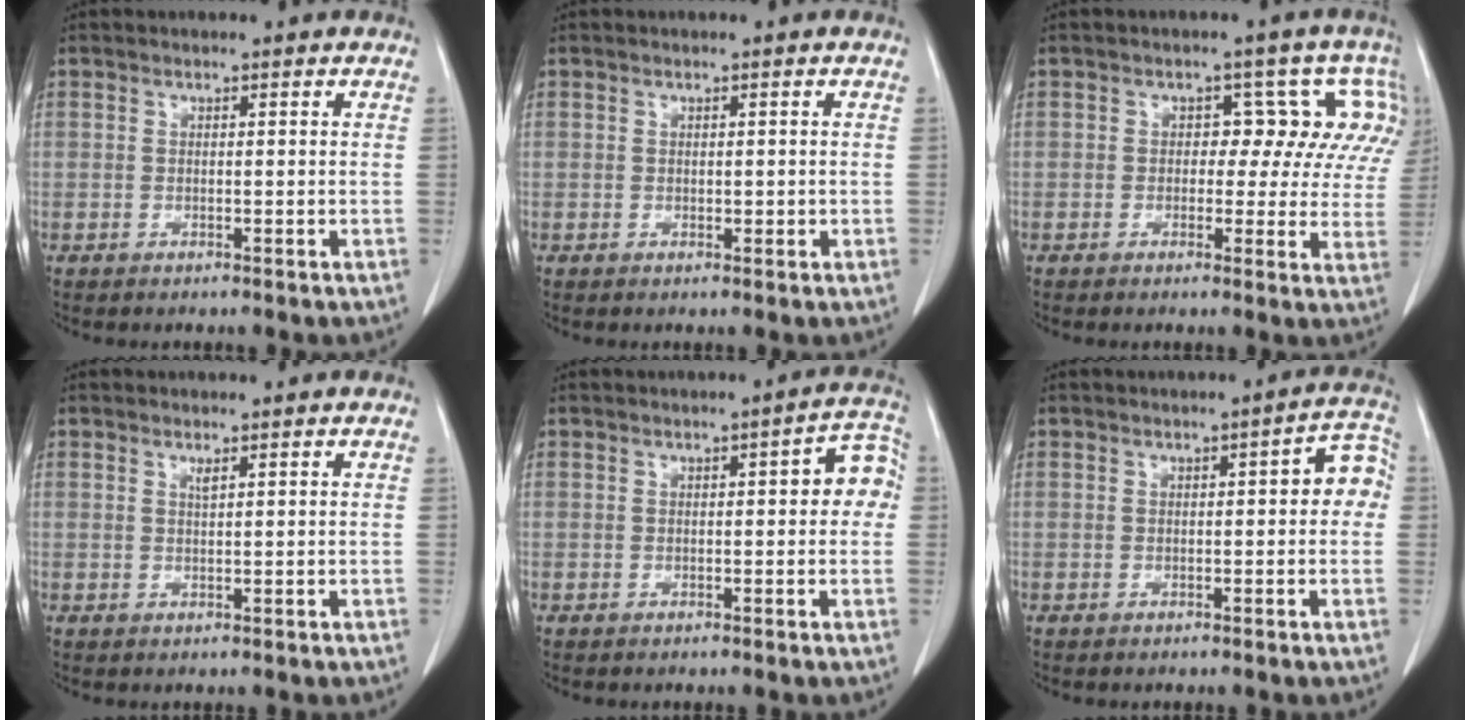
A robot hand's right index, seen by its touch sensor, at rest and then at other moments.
{"total": 1.0, "force": [0.0, 0.6, 0.8], "torque": [-0.009, -0.001, 0.002]}
{"total": 7.7, "force": [2.5, 5.2, 5.2], "torque": [-0.040, 0.022, 0.012]}
{"total": 0.8, "force": [0.5, 0.0, 0.6], "torque": [-0.012, -0.004, 0.011]}
{"total": 5.2, "force": [0.6, 1.7, 4.9], "torque": [-0.046, 0.021, 0.001]}
{"total": 4.8, "force": [0.4, 1.6, 4.5], "torque": [-0.041, 0.021, -0.001]}